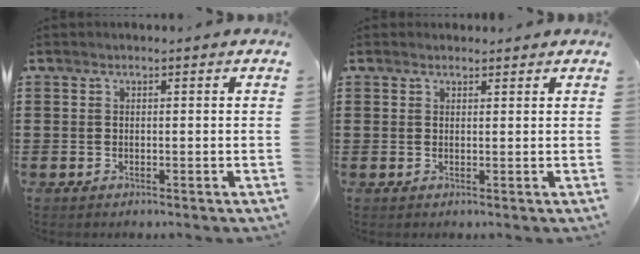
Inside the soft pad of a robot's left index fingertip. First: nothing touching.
{"total": 1.0, "force": [0.9, 0.3, 0.1], "torque": [-0.004, 0.002, 0.019]}